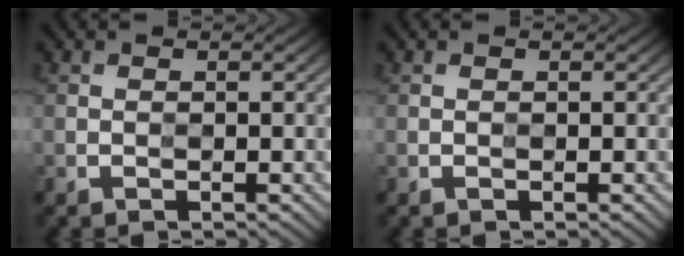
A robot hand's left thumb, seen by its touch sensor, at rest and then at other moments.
{"total": 0.0}